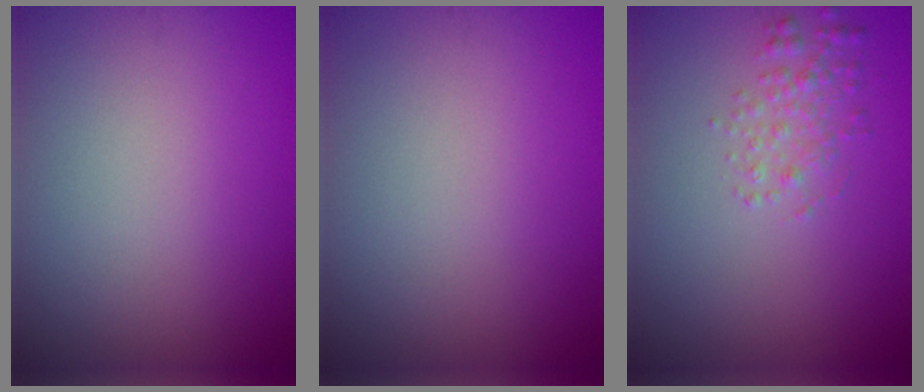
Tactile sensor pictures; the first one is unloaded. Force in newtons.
{"total": 0.0}
{"total": 1.8, "press": 1.8, "slide": 0.0}